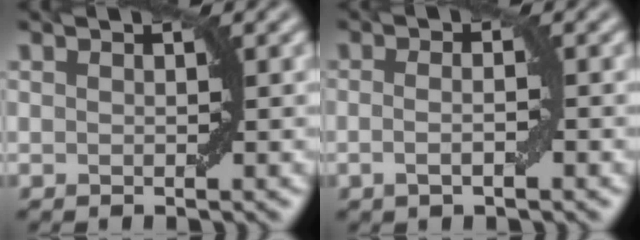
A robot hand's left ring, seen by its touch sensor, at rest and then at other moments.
{"total": 2.1, "force": [-0.5, 0.6, 2.0], "torque": [-0.035, 0.000, -0.011]}